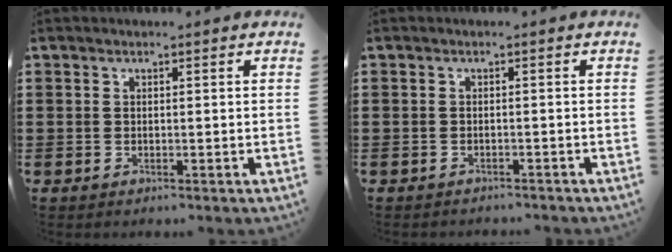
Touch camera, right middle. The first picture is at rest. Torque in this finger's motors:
{"motor_torque": [0.04, 0.03, 0.01, 0.02]}